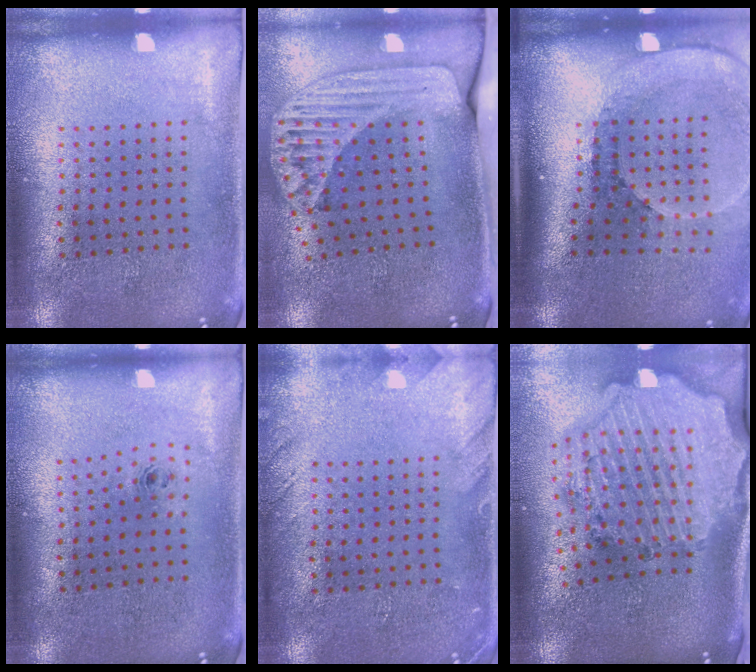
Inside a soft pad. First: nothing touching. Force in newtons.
{"total": 2.3, "press": 1.7, "slide": 1.5}
{"total": 2.7, "press": 1.8, "slide": 1.9}
{"total": 0.6, "press": 0.2, "slide": 0.6}
{"total": 1.6, "press": 1.6, "slide": 0.2}
{"total": 4.1, "press": 3.4, "slide": 2.3}